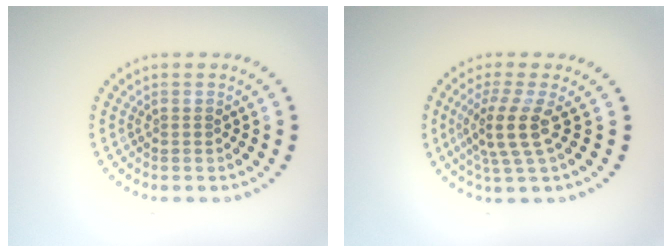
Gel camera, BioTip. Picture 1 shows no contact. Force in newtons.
{"total": 3.5, "press": 2.7, "slide": 2.3}